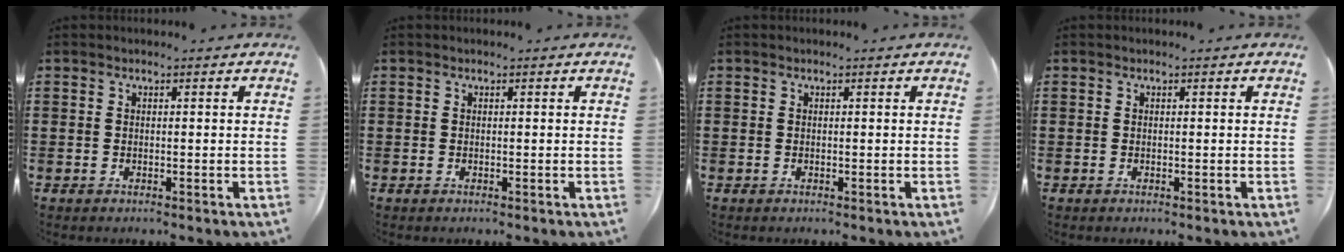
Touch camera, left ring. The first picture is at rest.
{"total": 0.0}
{"total": 0.0}
{"total": 0.0}